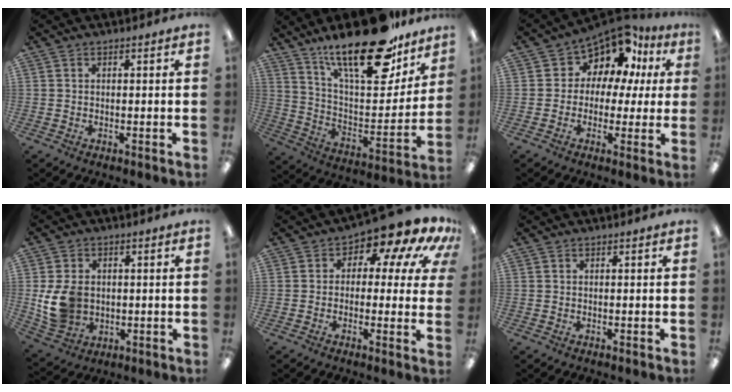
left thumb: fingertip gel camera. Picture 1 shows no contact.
{"total": 25.3, "force": [18.2, 8.8, 15.2], "torque": [-0.232, -0.113, 0.306]}
{"total": 9.0, "force": [5.8, 6.1, 3.3], "torque": [-0.076, -0.047, 0.111]}
{"total": 10.2, "force": [-0.3, 8.2, 6.1], "torque": [-0.134, 0.010, -0.003]}
{"total": 9.2, "force": [5.4, 4.5, 6.0], "torque": [-0.086, -0.042, 0.092]}
{"total": 0.0}